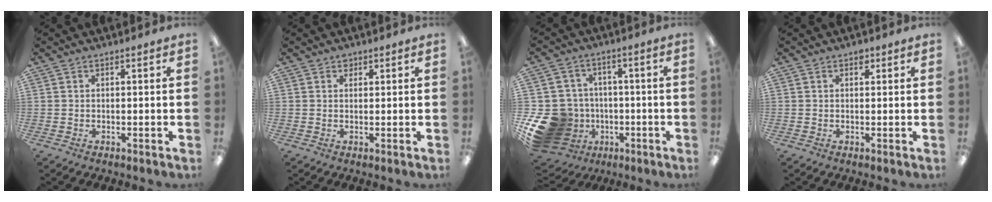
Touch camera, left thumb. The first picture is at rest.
{"total": 1.3, "force": [1.0, 0.8, 0.3], "torque": [0.002, -0.003, 0.017]}
{"total": 16.6, "force": [-5.5, 14.1, 6.8], "torque": [-0.153, 0.035, -0.070]}
{"total": 1.4, "force": [0.8, 0.9, 0.6], "torque": [-0.005, -0.001, 0.013]}